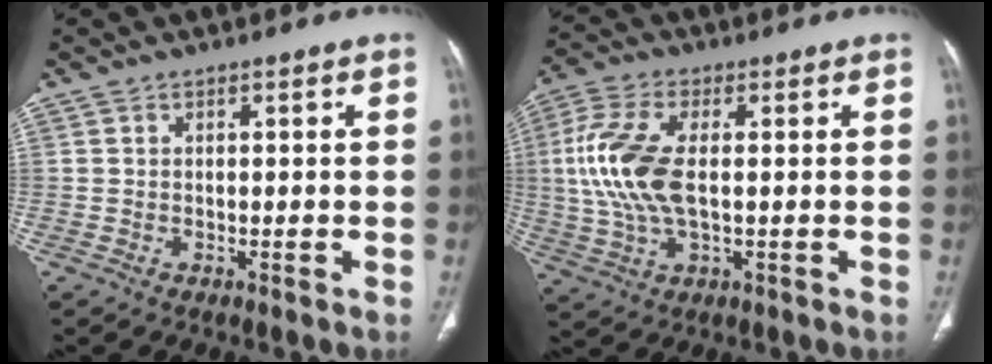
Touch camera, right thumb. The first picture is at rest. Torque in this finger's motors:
{"motor_torque": [-0.47, 1.21, 1.58, 0.05, 0.19]}